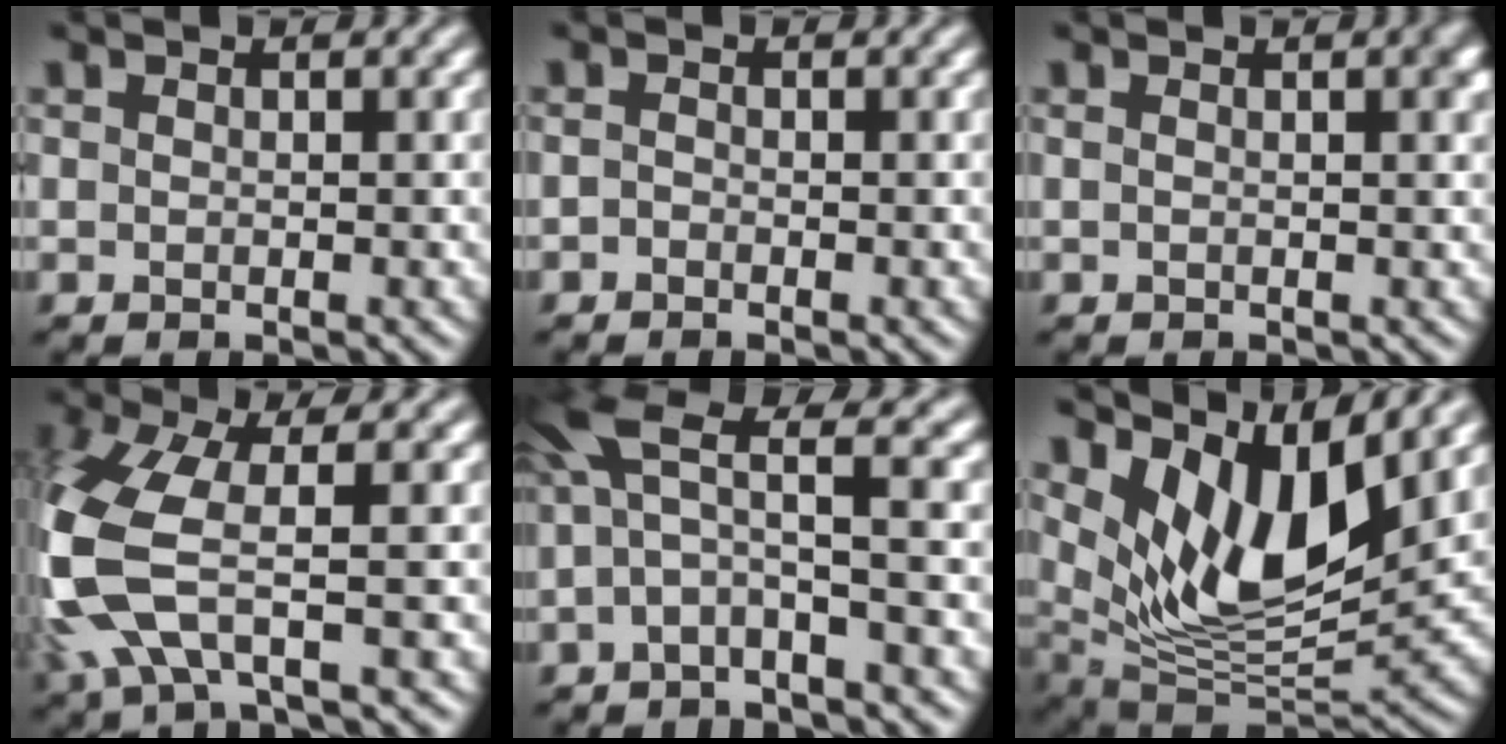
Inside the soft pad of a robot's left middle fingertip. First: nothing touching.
{"total": 0.7, "force": [-0.6, 0.1, 0.0], "torque": [-0.003, 0.006, -0.016]}
{"total": 0.9, "force": [0.1, 0.1, 0.9], "torque": [-0.018, 0.005, 0.002]}
{"total": 8.1, "force": [-1.8, 3.1, 7.2], "torque": [-0.204, -0.001, -0.049]}
{"total": 4.2, "force": [0.6, 0.5, 4.1], "torque": [-0.089, 0.016, -0.002]}
{"total": 9.0, "force": [4.5, 3.5, 7.1], "torque": [-0.133, -0.019, 0.085]}